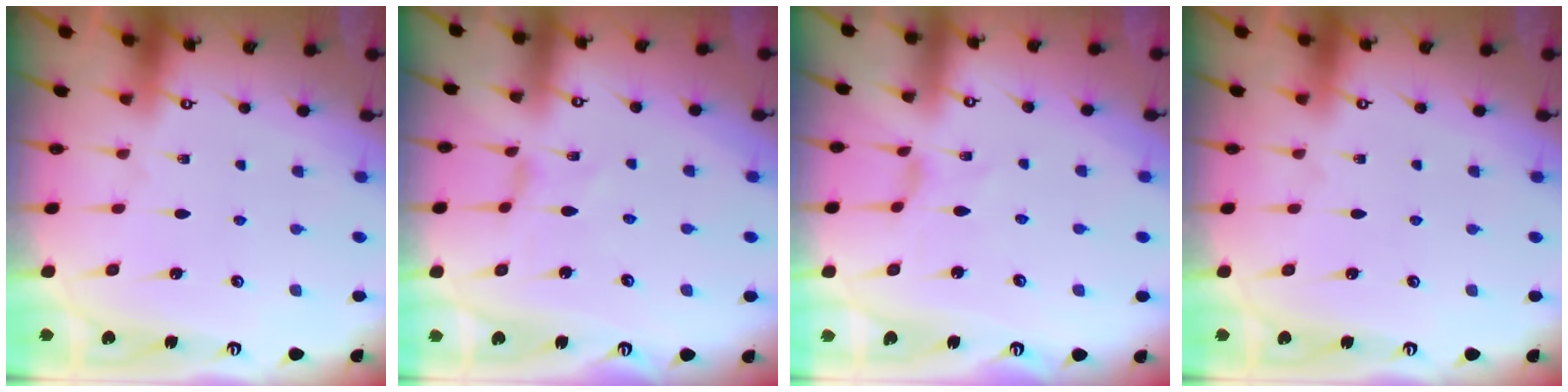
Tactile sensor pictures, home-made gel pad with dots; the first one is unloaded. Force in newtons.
{"total": 0.0}
{"total": 0.8, "press": 0.8, "slide": 0.3}
{"total": 0.0}